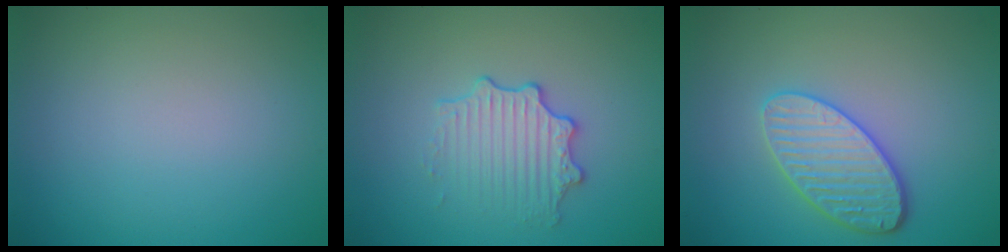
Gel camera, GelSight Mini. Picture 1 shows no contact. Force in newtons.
{"total": 3.0, "press": 2.7, "slide": 1.1}
{"total": 4.0, "press": 3.6, "slide": 1.7}